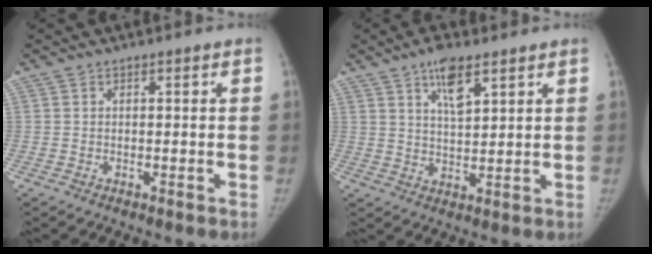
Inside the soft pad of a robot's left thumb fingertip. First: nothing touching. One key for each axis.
{"total": 6.7, "fx": 4.0, "fy": 2.4, "fz": 4.8, "tx": -0.072, "ty": -0.021, "tz": 0.068}